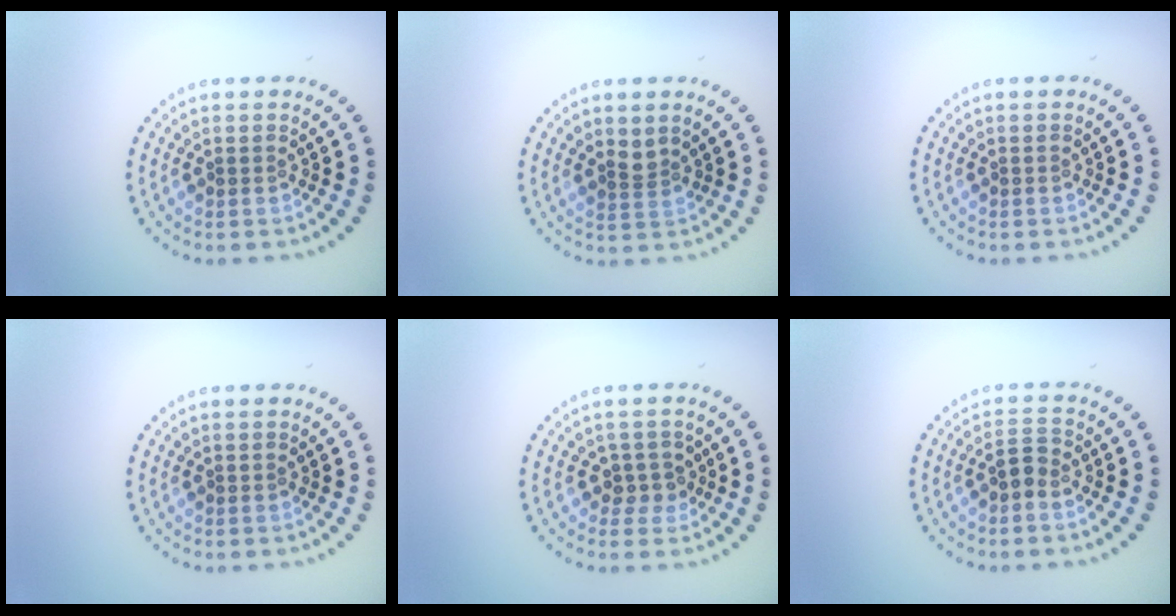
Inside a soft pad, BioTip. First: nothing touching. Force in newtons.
{"total": 1.4, "press": 1.0, "slide": 0.9}
{"total": 0.0}
{"total": 0.0}
{"total": 1.9, "press": 1.6, "slide": 1.0}
{"total": 1.8, "press": 1.6, "slide": 0.9}